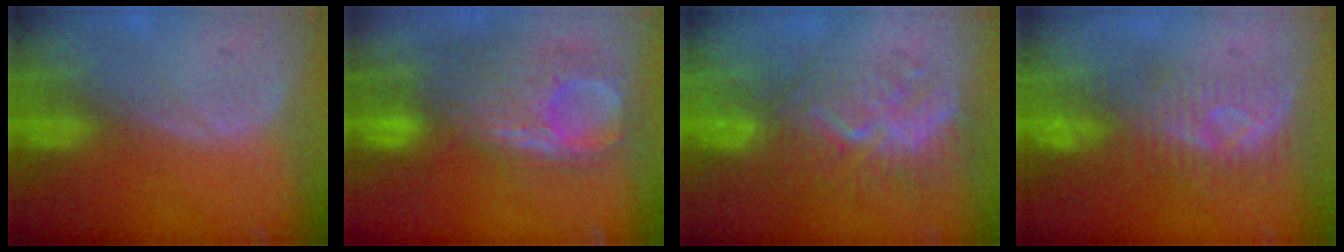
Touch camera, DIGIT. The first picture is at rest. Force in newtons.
{"total": 11.0, "press": 10.4, "slide": 3.5}
{"total": 9.6, "press": 8.5, "slide": 4.4}
{"total": 8.2, "press": 7.6, "slide": 3.1}